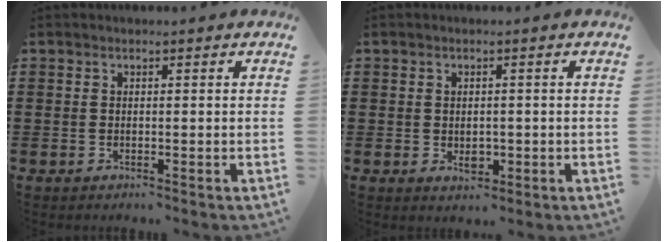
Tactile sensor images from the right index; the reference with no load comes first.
{"total": 2.2, "force": [-0.2, 1.5, 1.6], "torque": [-0.022, 0.000, -0.005]}